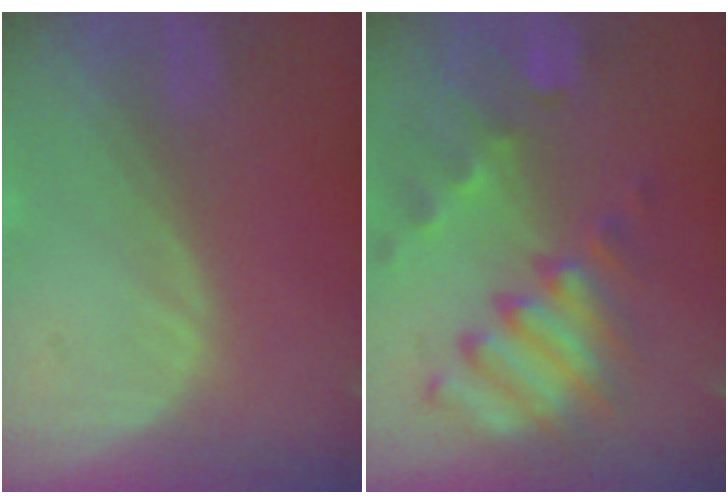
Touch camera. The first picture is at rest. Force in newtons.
{"total": 10.0, "press": 8.8, "slide": 4.7}